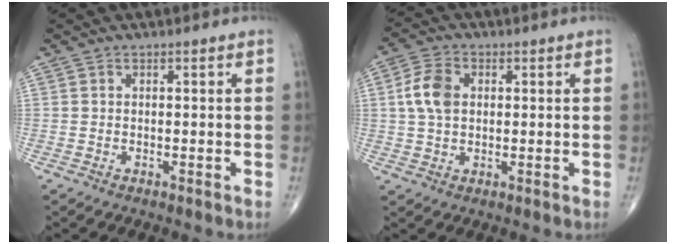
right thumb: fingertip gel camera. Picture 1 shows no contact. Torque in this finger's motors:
{"motor_torque": [-0.16, 0.28, 0.15, -0.11, 0.03]}